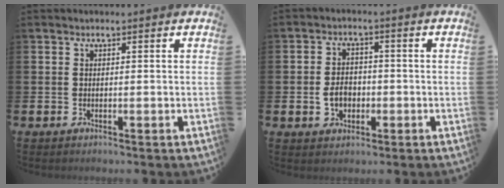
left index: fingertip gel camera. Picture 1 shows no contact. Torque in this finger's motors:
{"motor_torque": [0.67, -0.09, 0.09, 0.12]}